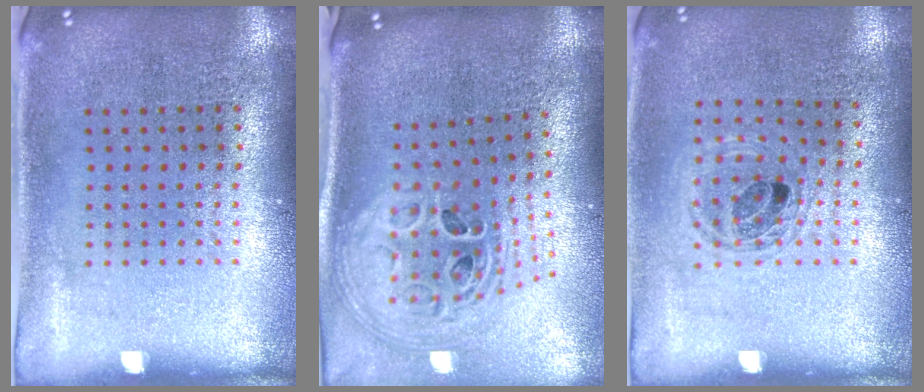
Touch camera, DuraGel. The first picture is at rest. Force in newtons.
{"total": 2.9, "press": 2.0, "slide": 2.0}
{"total": 1.1, "press": 1.0, "slide": 0.3}